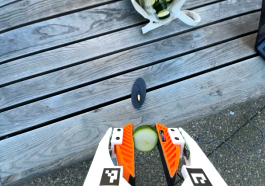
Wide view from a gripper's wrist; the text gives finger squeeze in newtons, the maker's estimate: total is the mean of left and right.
{"total": 10.4, "left": 10.6, "right": 10.2}